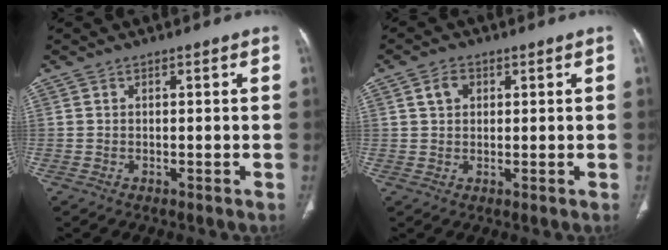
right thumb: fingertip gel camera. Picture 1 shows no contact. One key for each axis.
{"total": 3.3, "fx": 1.2, "fy": 2.5, "fz": 1.8, "tx": -0.025, "ty": 0.003, "tz": 0.025}